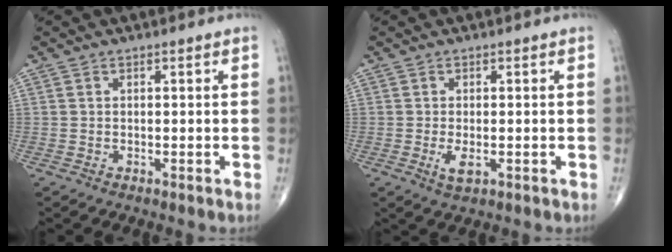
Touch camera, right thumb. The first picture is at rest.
{"total": 2.8, "force": [-0.7, 1.1, 2.5], "torque": [-0.052, -0.007, -0.011]}